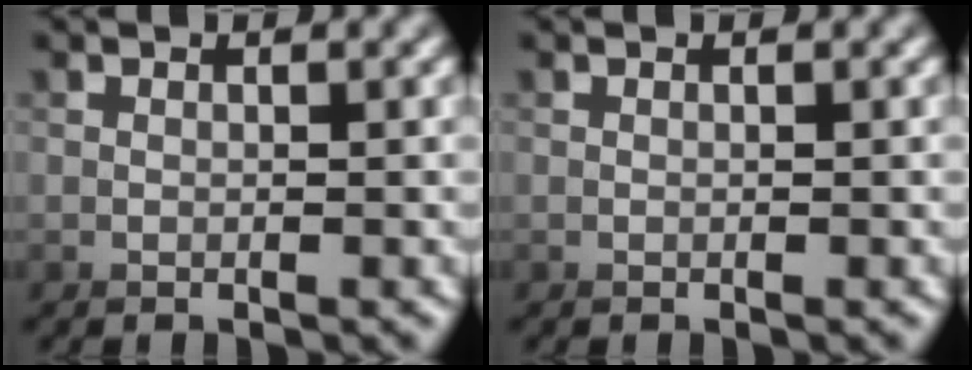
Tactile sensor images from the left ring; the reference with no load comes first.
{"total": 0.0}